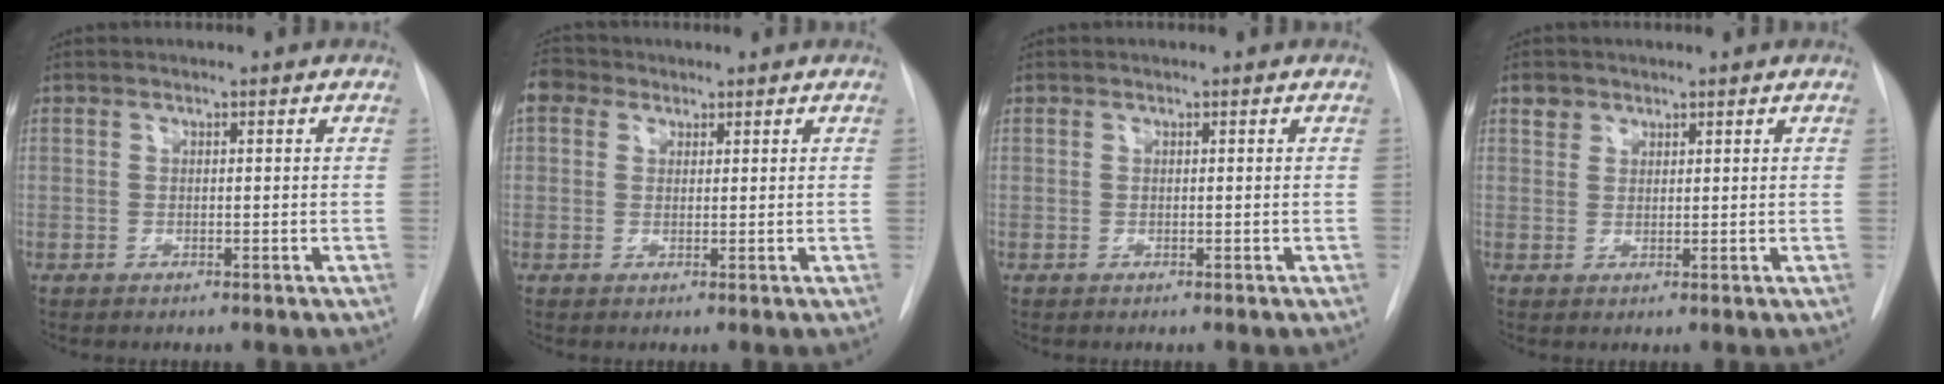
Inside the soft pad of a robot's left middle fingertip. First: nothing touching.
{"total": 3.6, "force": [2.0, 2.8, 1.2], "torque": [-0.026, 0.016, 0.038]}
{"total": 0.0}
{"total": 2.0, "force": [1.4, 1.5, 0.1], "torque": [0.004, 0.004, 0.020]}